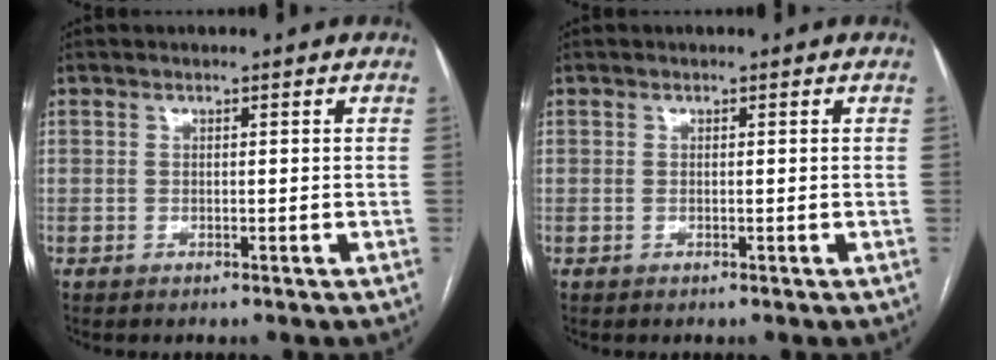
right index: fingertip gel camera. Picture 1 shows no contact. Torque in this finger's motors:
{"motor_torque": [-0.07, -0.04, -0.03, 0.00]}